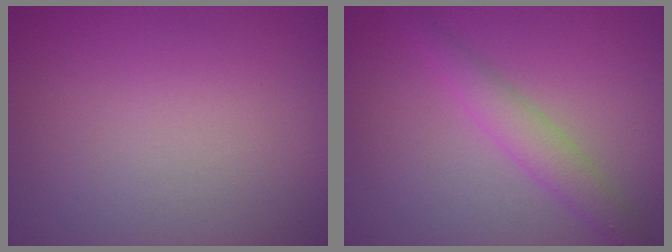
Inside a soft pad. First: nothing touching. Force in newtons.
{"total": 2.5, "press": 2.5, "slide": 0.1}